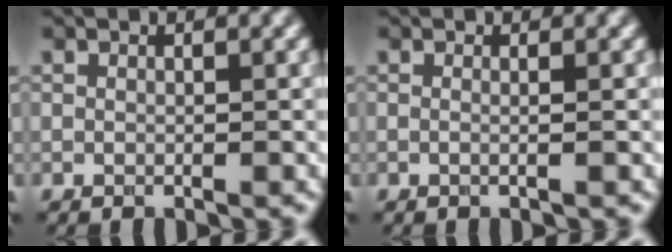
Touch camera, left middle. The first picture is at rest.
{"total": 1.3, "force": [0.2, 0.7, 1.1], "torque": [-0.005, -0.006, -0.016]}